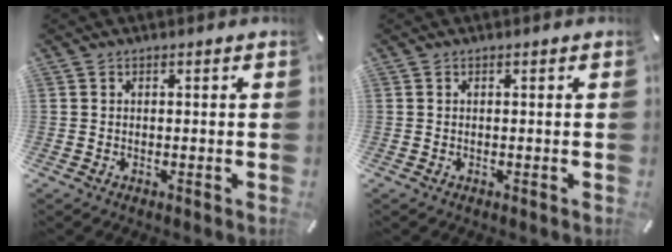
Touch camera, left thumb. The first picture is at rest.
{"total": 0.0}